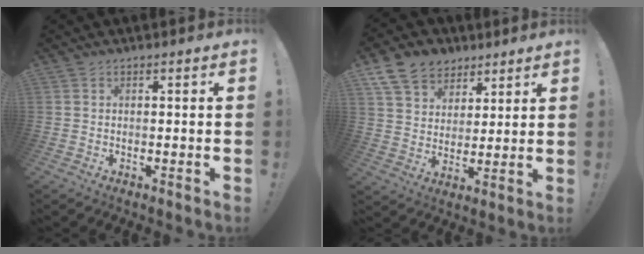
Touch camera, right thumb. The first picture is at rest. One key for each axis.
{"total": 11.8, "fx": 7.4, "fy": 8.5, "fz": 3.5, "tx": -0.058, "ty": -0.047, "tz": 0.148}